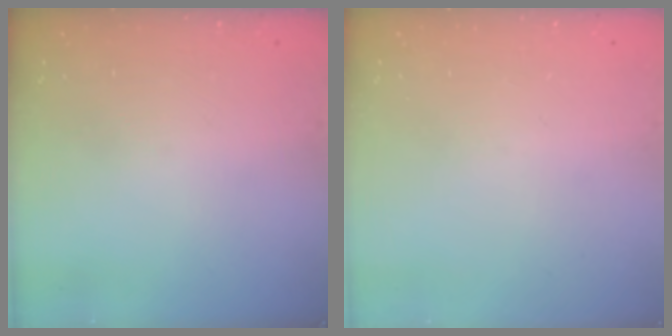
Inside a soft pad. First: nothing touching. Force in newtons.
{"total": 0.0}